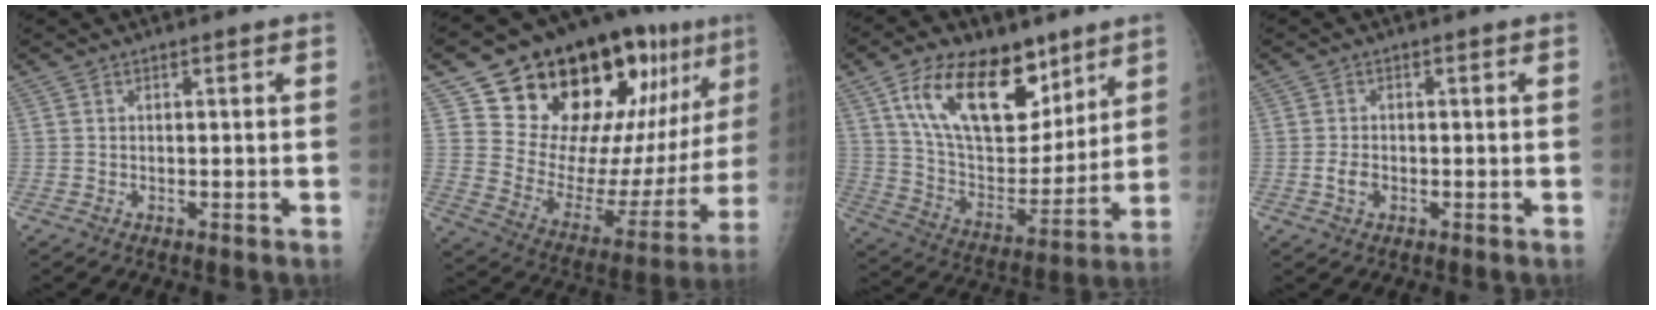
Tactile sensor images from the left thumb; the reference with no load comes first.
{"total": 27.9, "force": [15.4, 12.1, 19.9], "torque": [-0.249, -0.042, 0.249]}
{"total": 22.4, "force": [12.2, 12.2, 14.2], "torque": [-0.196, -0.054, 0.218]}
{"total": 2.2, "force": [-0.6, 1.6, 1.5], "torque": [-0.024, 0.002, -0.011]}